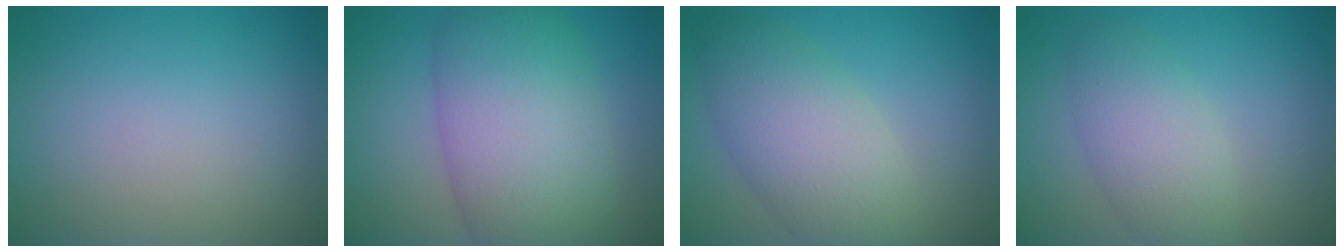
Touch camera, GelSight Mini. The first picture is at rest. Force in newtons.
{"total": 10.4, "press": 10.3, "slide": 0.4}
{"total": 6.3, "press": 6.3, "slide": 0.4}
{"total": 4.0, "press": 4.0, "slide": 0.2}